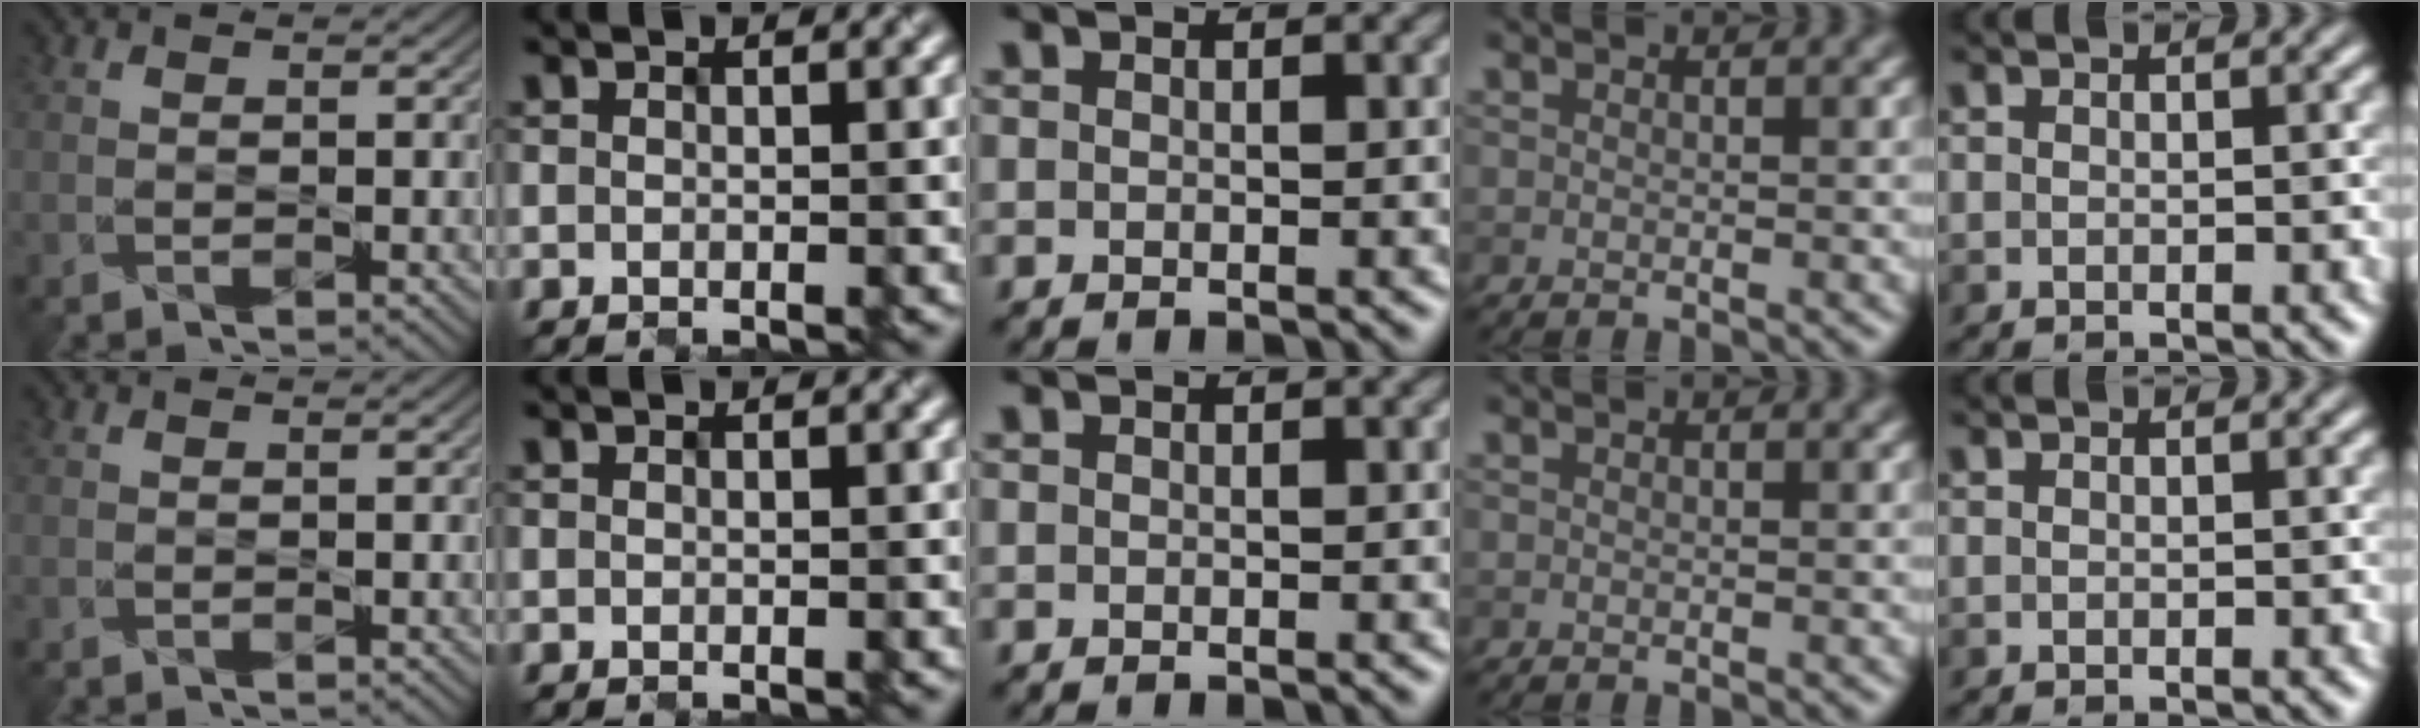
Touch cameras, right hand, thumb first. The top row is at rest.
{}